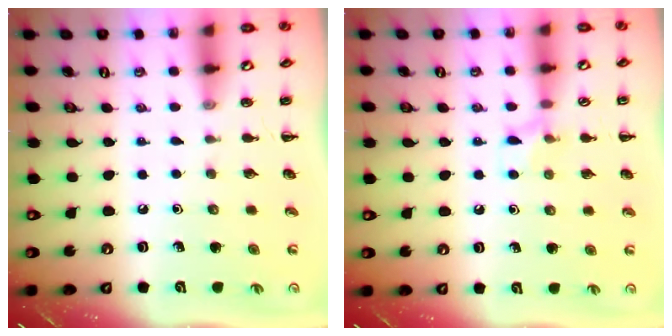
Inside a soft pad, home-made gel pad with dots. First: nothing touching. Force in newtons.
{"total": 6.8, "press": 6.4, "slide": 2.4}